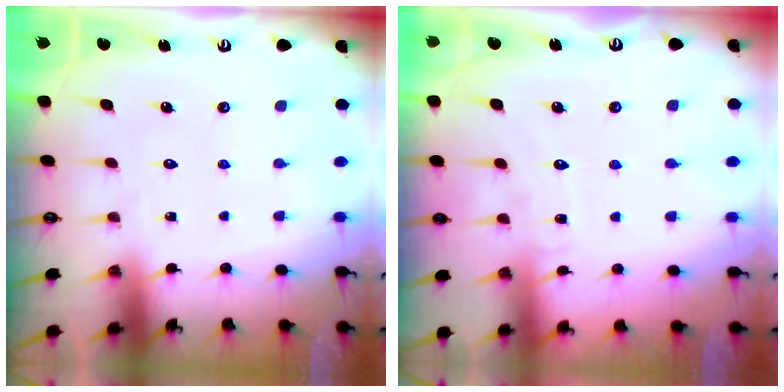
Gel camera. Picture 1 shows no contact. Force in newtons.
{"total": 5.6, "press": 5.6, "slide": 0.5}